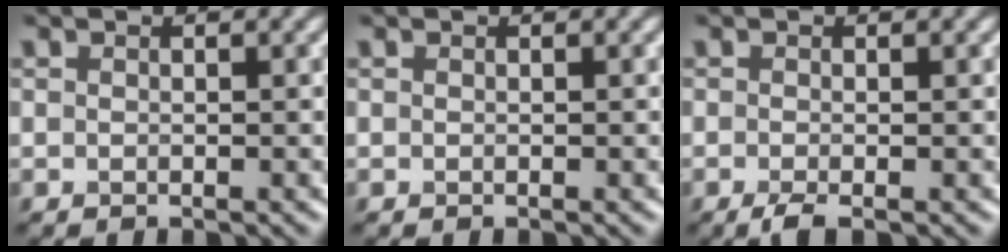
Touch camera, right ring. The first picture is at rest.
{"total": 0.0}
{"total": 1.4, "force": [-0.8, 0.3, 1.1], "torque": [-0.025, -0.005, -0.020]}